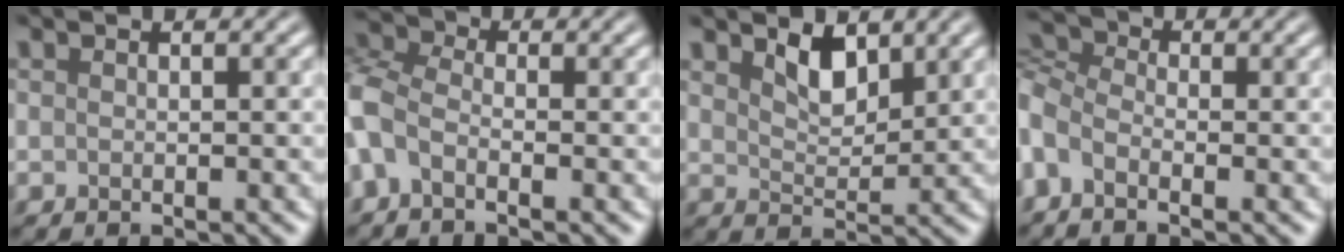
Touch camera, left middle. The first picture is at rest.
{"total": 4.0, "force": [-1.9, 2.3, 2.7], "torque": [-0.071, 0.007, -0.052]}
{"total": 2.6, "force": [2.1, 0.9, 1.2], "torque": [-0.030, -0.001, 0.042]}
{"total": 4.1, "force": [-0.5, 2.7, 3.1], "torque": [-0.082, 0.013, -0.019]}